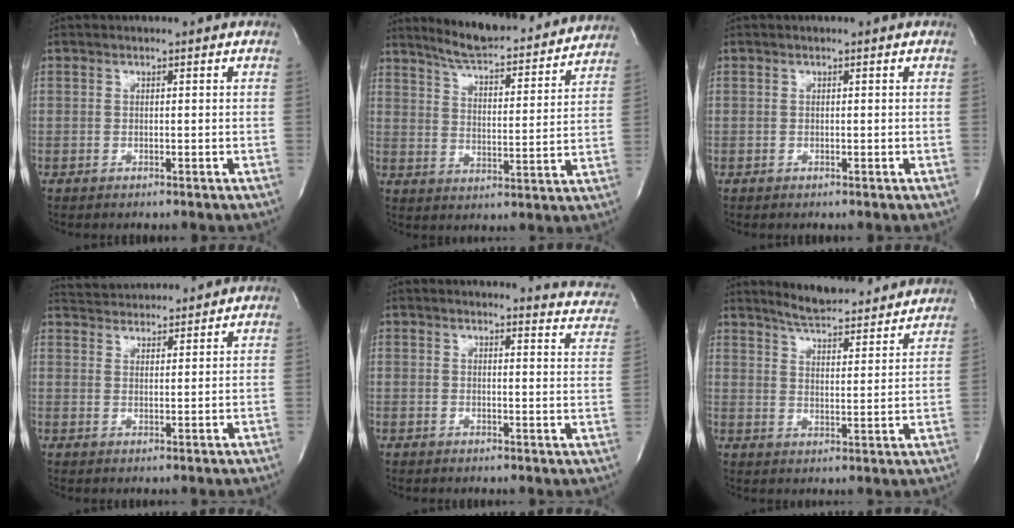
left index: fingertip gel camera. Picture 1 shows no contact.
{"total": 18.7, "force": [17.3, 2.7, 6.8], "torque": [-0.095, -0.023, 0.231]}
{"total": 0.6, "force": [-0.6, -0.1, 0.0], "torque": [0.003, -0.003, -0.010]}
{"total": 8.2, "force": [8.0, 1.1, 1.6], "torque": [-0.031, 0.019, 0.120]}
{"total": 9.4, "force": [9.1, 1.4, 1.9], "torque": [0.003, -0.059, 0.066]}
{"total": 14.4, "force": [13.5, 1.9, 4.6], "torque": [-0.063, -0.014, 0.178]}